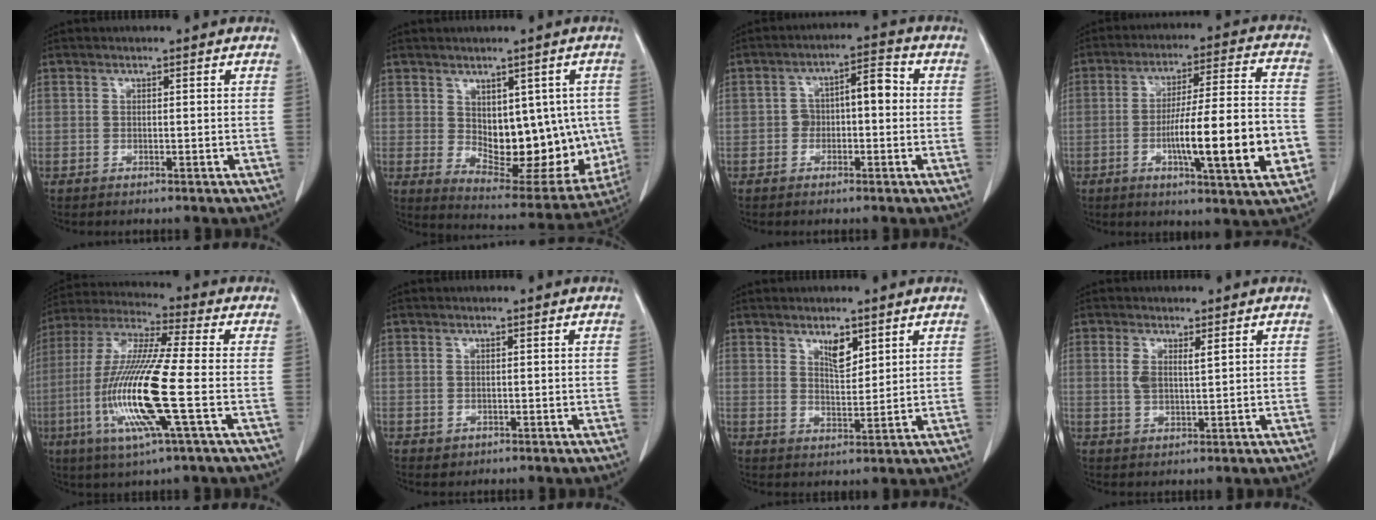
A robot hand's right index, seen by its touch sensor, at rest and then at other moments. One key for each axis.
{"total": 15.5, "fx": 0.1, "fy": 7.8, "fz": 13.4, "tx": -0.173, "ty": -0.004, "tz": 0.033}
{"total": 5.5, "fx": -0.1, "fy": 2.6, "fz": 4.8, "tx": -0.079, "ty": 0.039, "tz": -0.003}
{"total": 16.9, "fx": -4.4, "fy": 0.8, "fz": 16.3, "tx": -0.250, "ty": 0.000, "tz": -0.065}
{"total": 16.6, "fx": -3.8, "fy": 0.1, "fz": 16.1, "tx": -0.342, "ty": -0.016, "tz": -0.080}
{"total": 0.9, "fx": -0.1, "fy": 0.8, "fz": 0.2, "tx": -0.006, "ty": 0.001, "tz": 0.004}
{"total": 3.9, "fx": 2.5, "fy": 1.4, "fz": 2.7, "tx": -0.049, "ty": -0.003, "tz": 0.047}
{"total": 3.2, "fx": 1.3, "fy": 0.8, "fz": 2.8, "tx": -0.062, "ty": 0.002, "tz": 0.030}